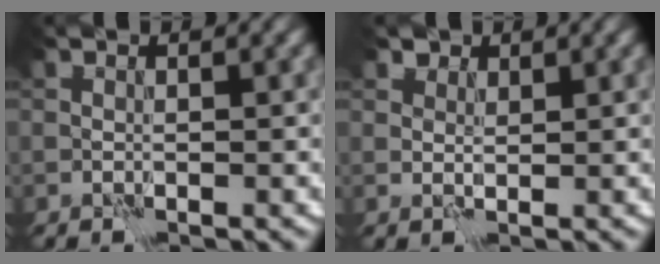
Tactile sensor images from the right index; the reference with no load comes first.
{"total": 2.0, "force": [1.7, 1.0, 0.3], "torque": [-0.004, -0.008, 0.033]}